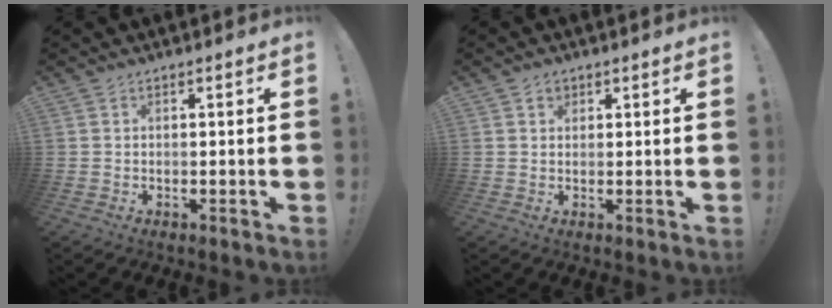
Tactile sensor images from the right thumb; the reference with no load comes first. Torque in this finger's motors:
{"motor_torque": [-0.07, 0.33, 0.07, -0.12, -0.03]}